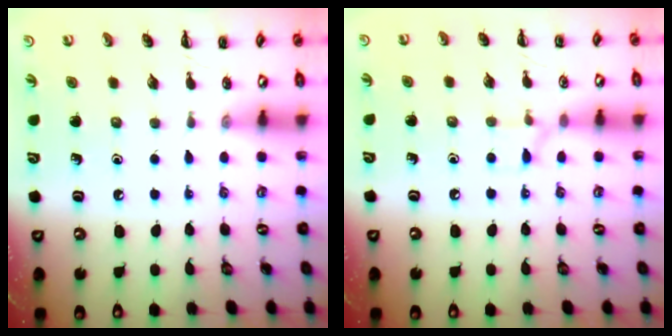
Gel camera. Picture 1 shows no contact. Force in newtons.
{"total": 4.8, "press": 4.6, "slide": 1.5}